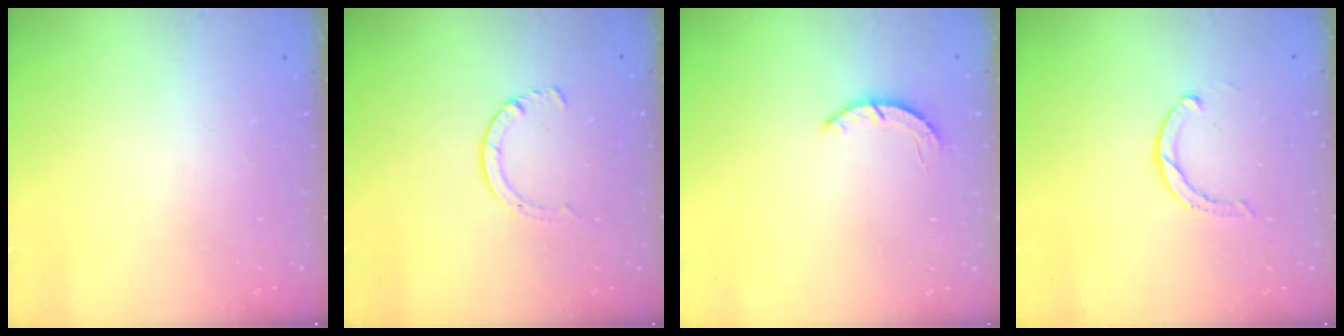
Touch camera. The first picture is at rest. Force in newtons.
{"total": 2.8, "press": 2.8, "slide": 0.4}
{"total": 2.2, "press": 2.2, "slide": 0.3}
{"total": 3.6, "press": 3.6, "slide": 0.6}